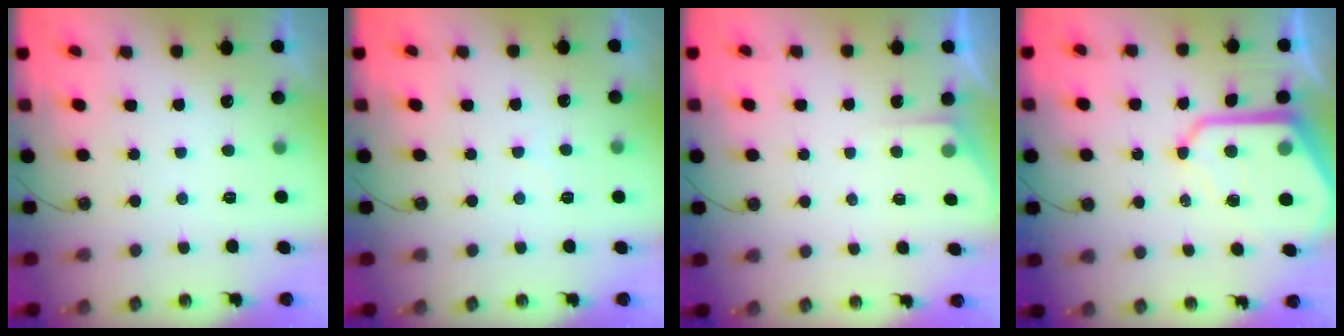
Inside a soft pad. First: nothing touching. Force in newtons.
{"total": 3.4, "press": 3.4, "slide": 0.6}
{"total": 3.5, "press": 3.5, "slide": 0.5}
{"total": 15.0, "press": 14.9, "slide": 1.3}